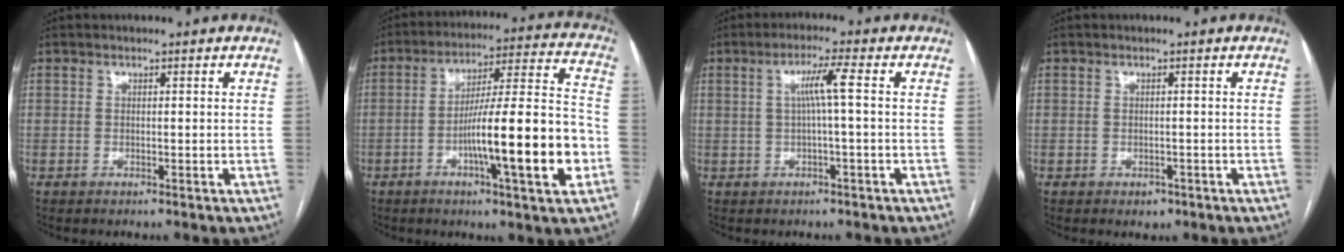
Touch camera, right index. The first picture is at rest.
{"total": 17.8, "force": [-5.3, 1.0, 17.0], "torque": [-0.266, 0.006, -0.081]}
{"total": 4.2, "force": [0.4, -0.6, 4.1], "torque": [-0.076, 0.010, 0.010]}
{"total": 1.6, "force": [-0.9, 1.2, 0.5], "torque": [-0.005, 0.004, -0.006]}